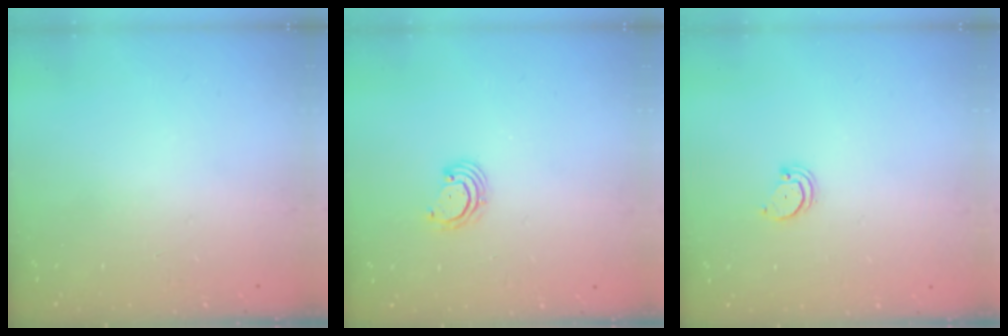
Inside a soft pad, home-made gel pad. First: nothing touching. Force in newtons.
{"total": 2.5, "press": 2.5, "slide": 0.3}
{"total": 1.4, "press": 1.3, "slide": 0.1}